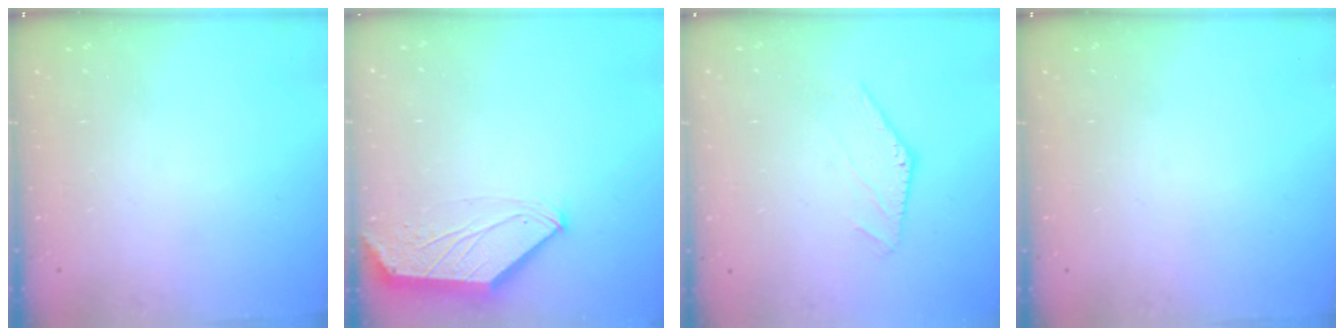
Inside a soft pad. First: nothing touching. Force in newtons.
{"total": 1.6, "press": 1.5, "slide": 0.3}
{"total": 0.0}
{"total": 0.0}